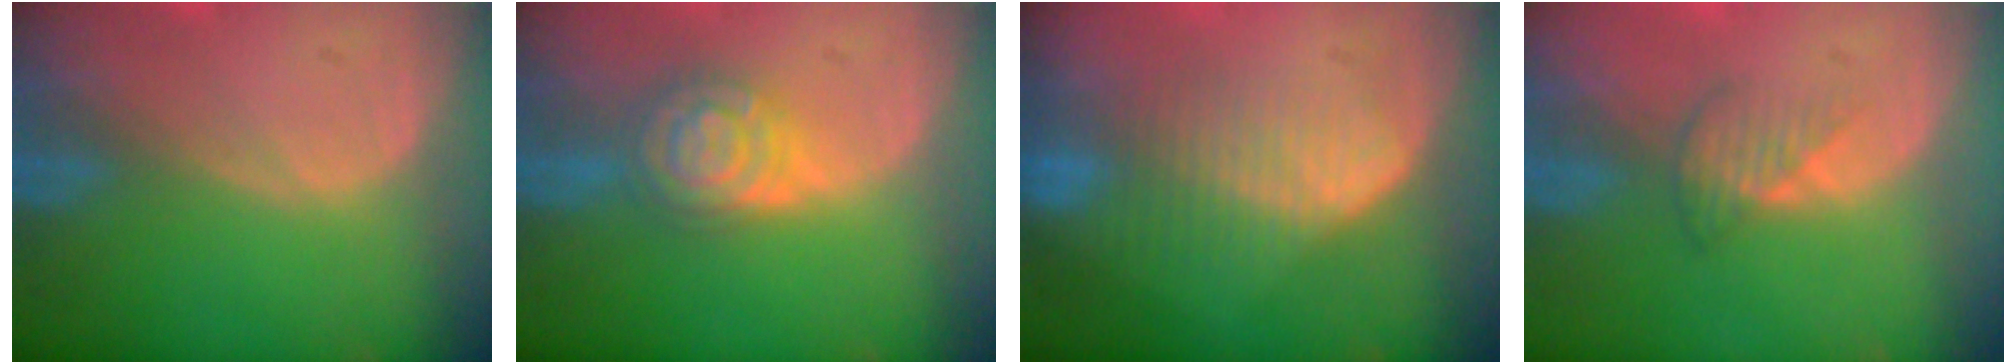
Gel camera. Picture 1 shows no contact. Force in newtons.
{"total": 6.7, "press": 6.6, "slide": 0.4}
{"total": 7.1, "press": 6.9, "slide": 1.6}
{"total": 2.6, "press": 2.6, "slide": 0.4}